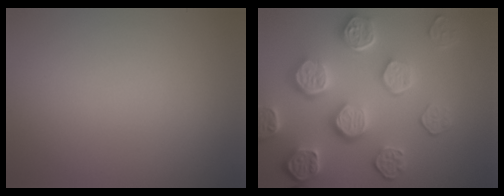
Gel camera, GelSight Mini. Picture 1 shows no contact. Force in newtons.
{"total": 8.4, "press": 6.2, "slide": 5.6}